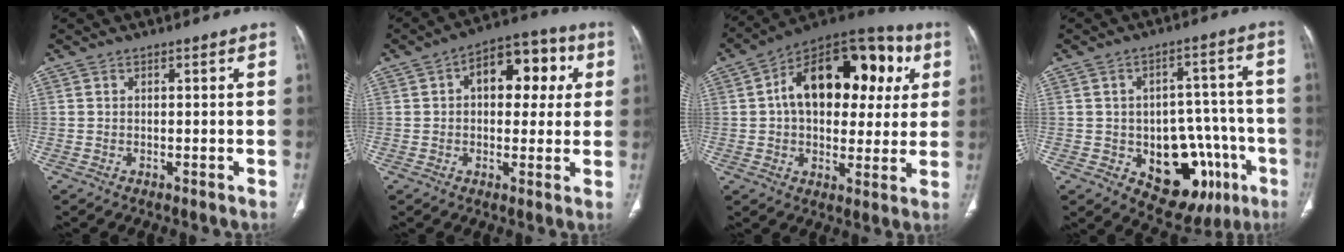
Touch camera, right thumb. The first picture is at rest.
{"total": 12.9, "force": [3.2, 7.8, 9.8], "torque": [-0.089, 0.023, 0.039]}
{"total": 24.3, "force": [5.3, 14.5, 18.7], "torque": [-0.237, 0.029, 0.071]}
{"total": 17.5, "force": [-6.3, 10.9, 12.2], "torque": [-0.114, 0.041, -0.069]}